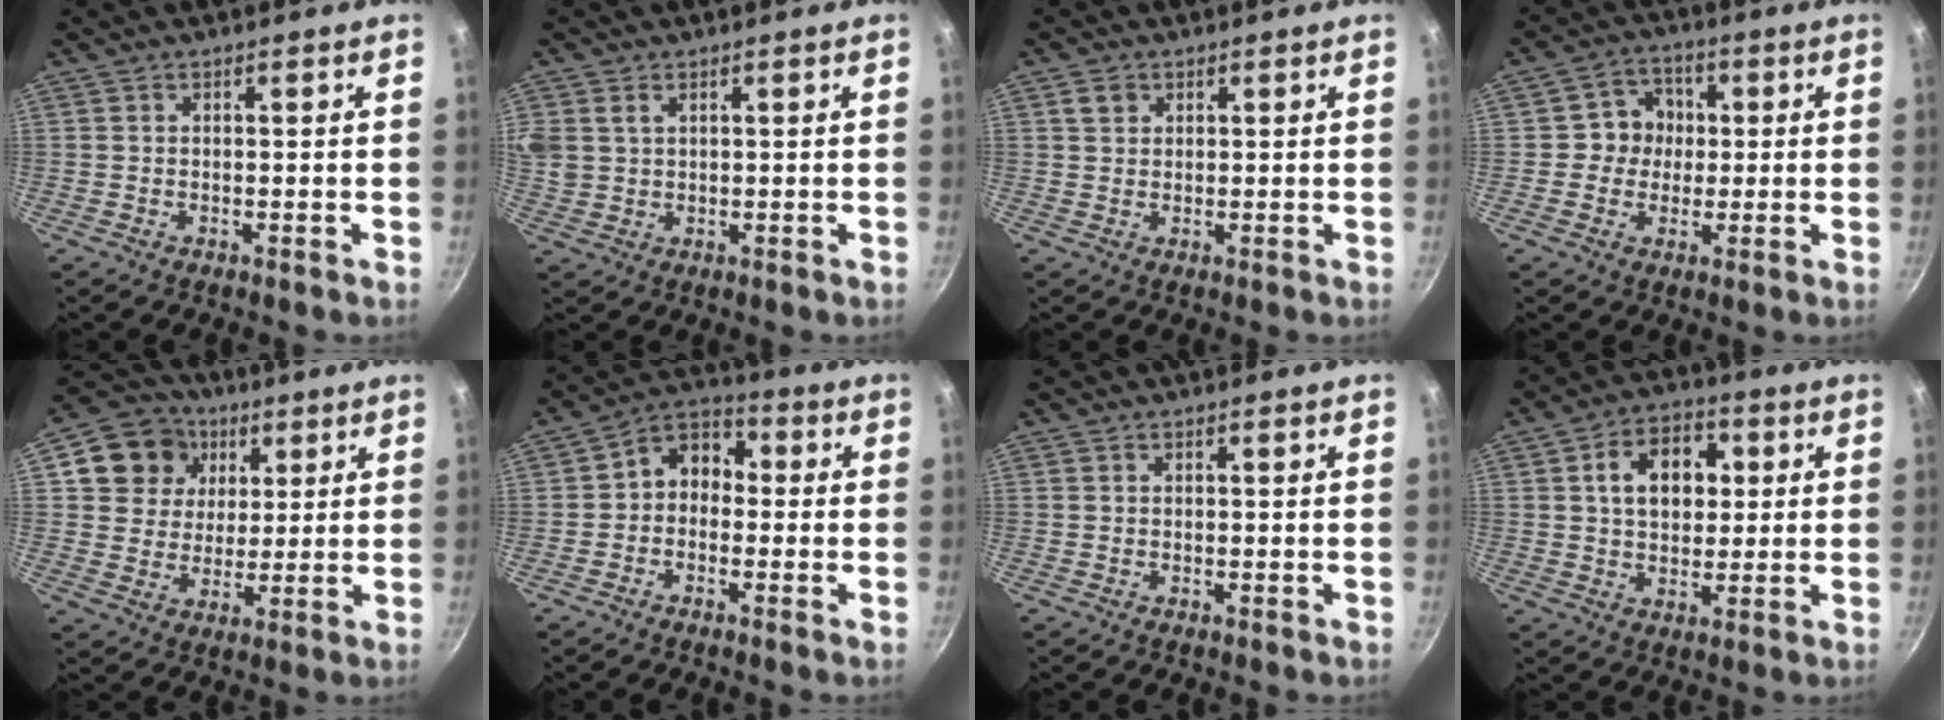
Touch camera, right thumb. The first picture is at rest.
{"total": 6.5, "force": [2.5, 4.8, 3.5], "torque": [-0.072, 0.007, 0.055]}
{"total": 2.4, "force": [1.0, 2.0, 1.0], "torque": [-0.008, 0.002, 0.018]}
{"total": 6.6, "force": [0.3, 6.3, 2.1], "torque": [0.010, 0.011, -0.009]}
{"total": 12.4, "force": [4.5, 10.6, 4.5], "torque": [-0.049, 0.002, 0.069]}
{"total": 7.1, "force": [-0.7, 5.6, 4.2], "torque": [-0.036, 0.033, -0.033]}
{"total": 0.0}
{"total": 11.4, "force": [2.3, 8.1, 7.7], "torque": [-0.087, 0.010, 0.028]}